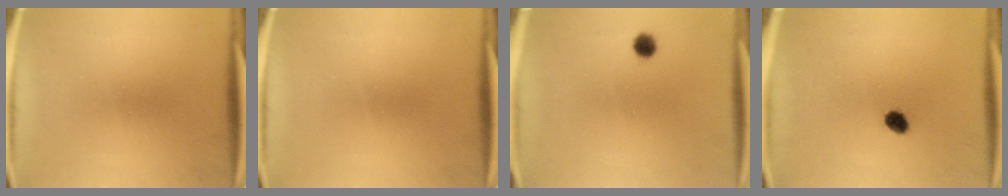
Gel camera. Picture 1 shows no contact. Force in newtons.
{"total": 0.0}
{"total": 2.4}
{"total": 3.0}